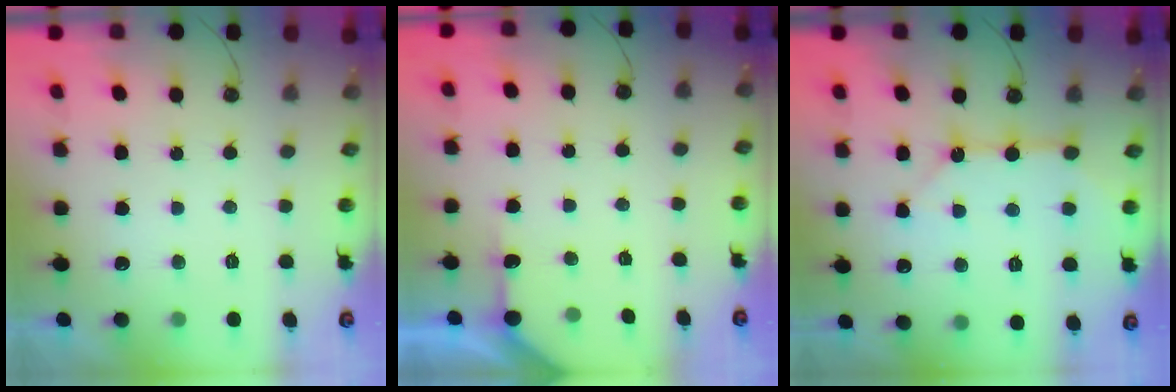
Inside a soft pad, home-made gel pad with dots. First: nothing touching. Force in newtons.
{"total": 3.5, "press": 3.5, "slide": 0.4}
{"total": 10.8, "press": 10.8, "slide": 1.0}